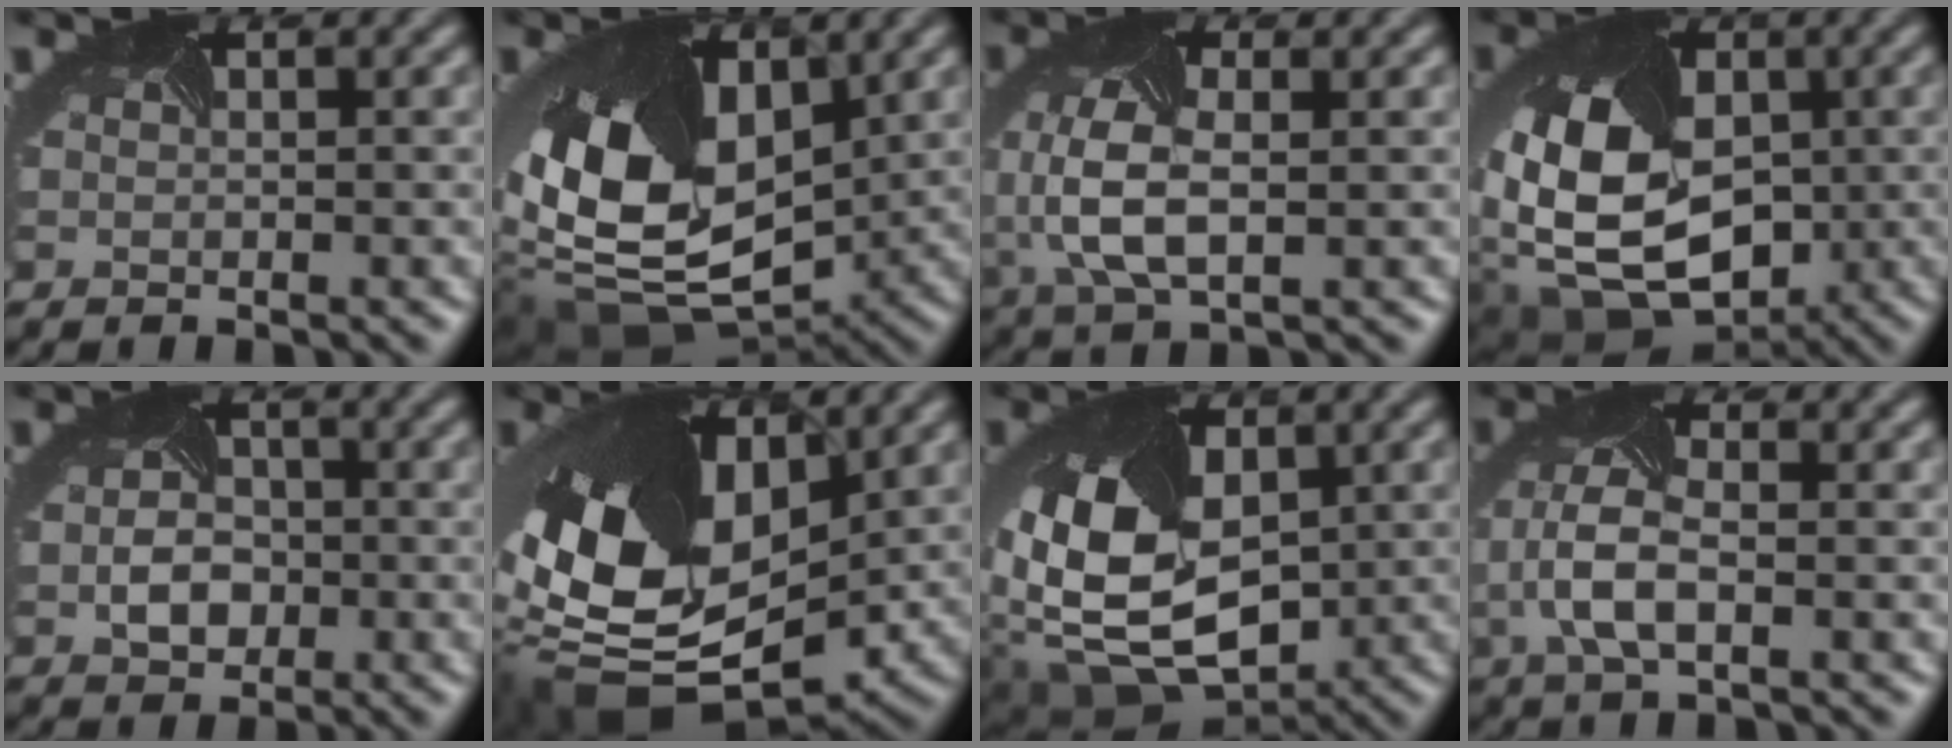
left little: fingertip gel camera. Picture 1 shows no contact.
{"total": 13.6, "force": [0.0, 8.9, 10.3], "torque": [-0.226, -0.033, 0.010]}
{"total": 5.3, "force": [-0.1, 3.0, 4.3], "torque": [-0.120, -0.001, -0.002]}
{"total": 13.5, "force": [-1.4, 9.8, 9.2], "torque": [-0.179, -0.019, -0.004]}
{"total": 2.8, "force": [-0.6, 2.3, 1.3], "torque": [-0.035, -0.003, -0.015]}
{"total": 14.9, "force": [-0.3, 9.6, 11.3], "torque": [-0.263, -0.038, 0.012]}
{"total": 12.9, "force": [-0.4, 9.0, 9.2], "torque": [-0.199, -0.033, 0.016]}
{"total": 4.2, "force": [-0.5, 2.1, 3.6], "torque": [-0.105, 0.005, -0.011]}